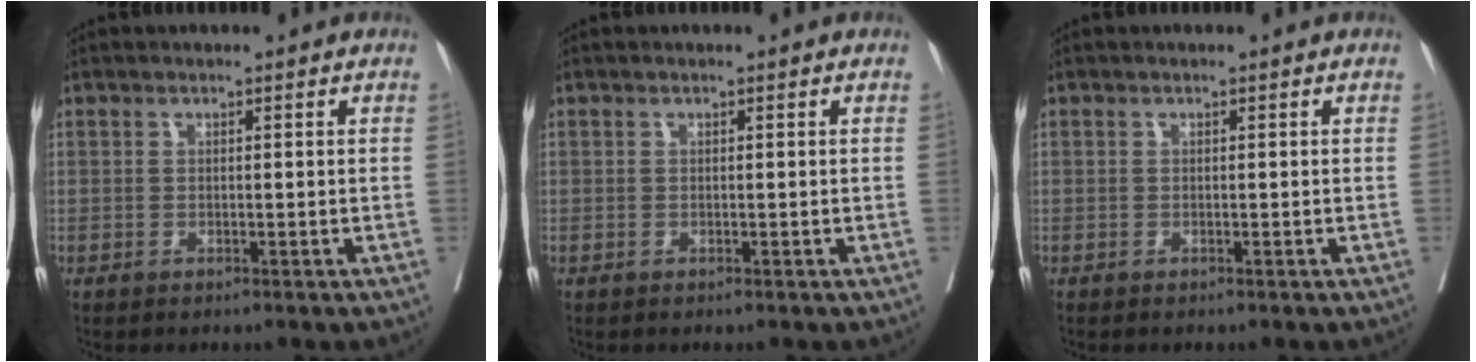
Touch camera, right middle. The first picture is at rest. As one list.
[{"total": 0.0}, {"total": 0.0}]